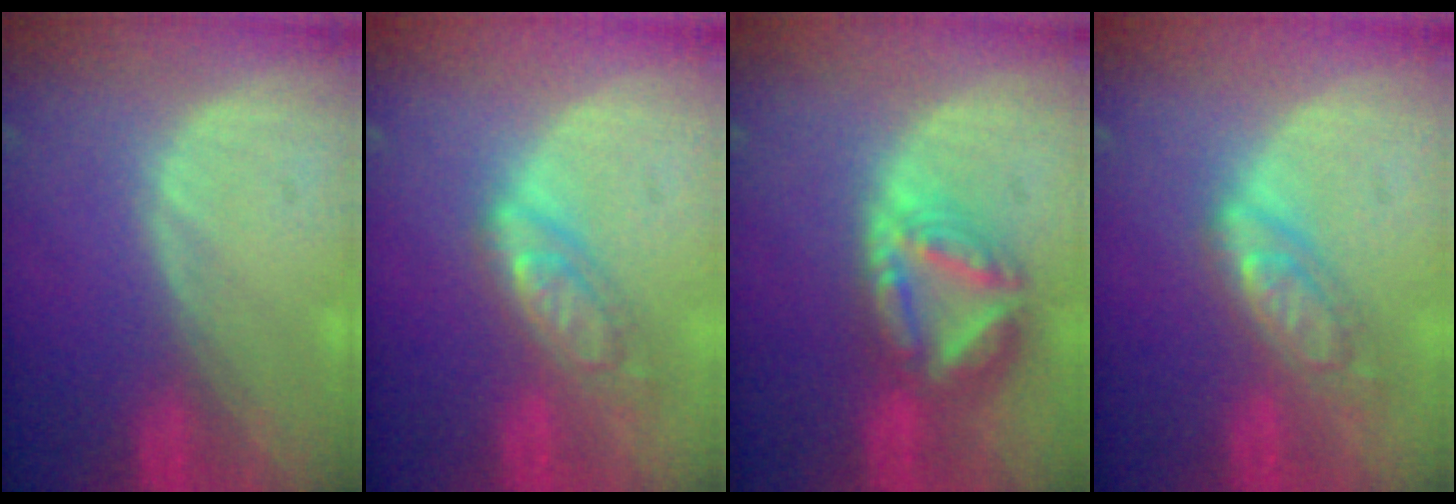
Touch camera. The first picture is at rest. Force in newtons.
{"total": 6.2, "press": 5.5, "slide": 2.8}
{"total": 8.2, "press": 7.2, "slide": 4.0}
{"total": 6.2, "press": 5.5, "slide": 2.8}